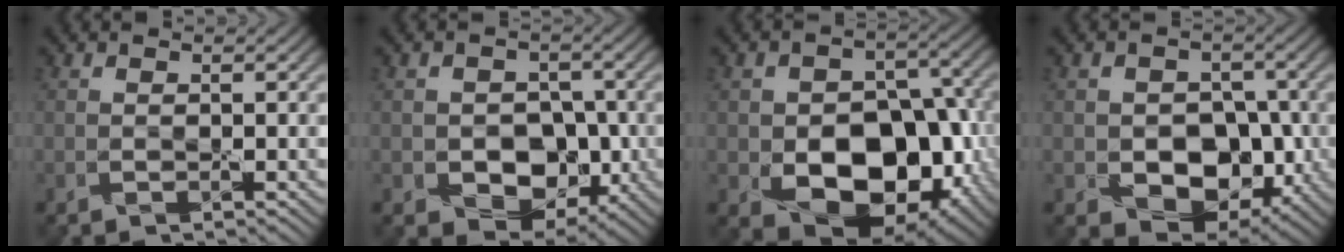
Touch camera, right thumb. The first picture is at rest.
{"total": 7.1, "force": [-2.0, 5.4, 4.3], "torque": [-0.069, -0.014, -0.036]}
{"total": 13.8, "force": [-4.1, 9.2, 9.4], "torque": [-0.137, -0.028, -0.060]}
{"total": 8.5, "force": [-2.3, 6.2, 5.4], "torque": [-0.086, -0.018, -0.037]}